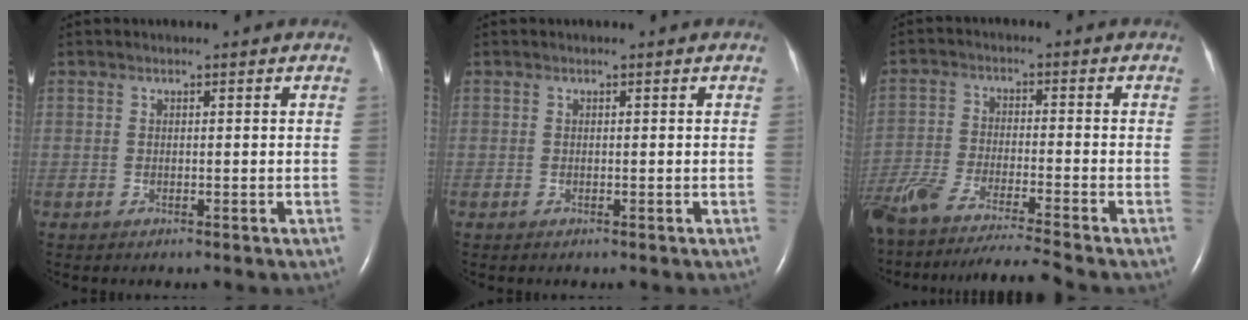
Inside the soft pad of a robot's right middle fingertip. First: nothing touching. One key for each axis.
{"total": 0.0}
{"total": 15.7, "fx": -14.0, "fy": -1.5, "fz": 7.0, "tx": -0.128, "ty": -0.030, "tz": -0.238}